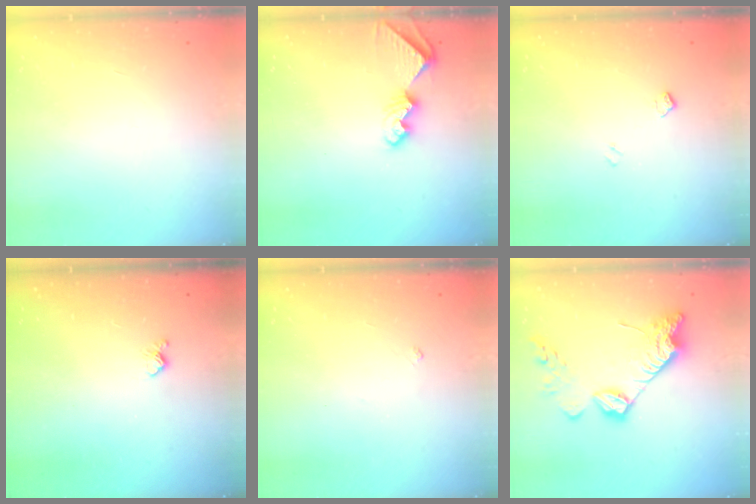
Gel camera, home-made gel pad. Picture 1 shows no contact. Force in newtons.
{"total": 7.9, "press": 7.9, "slide": 0.6}
{"total": 5.6, "press": 5.6, "slide": 0.8}
{"total": 3.9, "press": 3.8, "slide": 0.5}
{"total": 2.9, "press": 2.8, "slide": 0.5}
{"total": 17.4, "press": 17.4, "slide": 1.1}